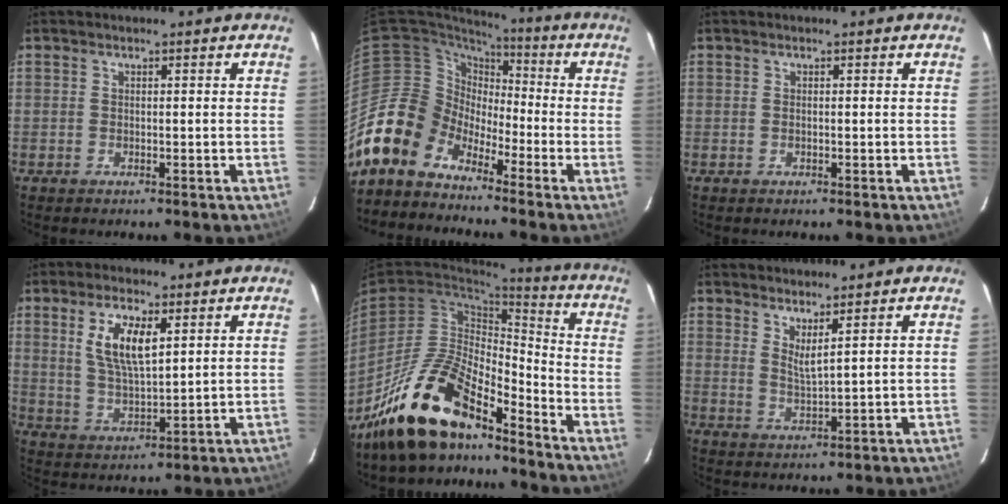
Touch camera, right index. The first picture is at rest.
{"total": 11.2, "force": [-8.0, 7.7, 1.3], "torque": [-0.038, 0.031, -0.162]}
{"total": 0.0}
{"total": 8.7, "force": [3.3, 3.1, 7.4], "torque": [-0.143, 0.000, 0.070]}
{"total": 17.5, "force": [-13.8, 5.9, 8.9], "torque": [-0.179, 0.006, -0.253]}
{"total": 3.7, "force": [2.8, -0.2, 2.4], "torque": [-0.041, -0.008, 0.045]}